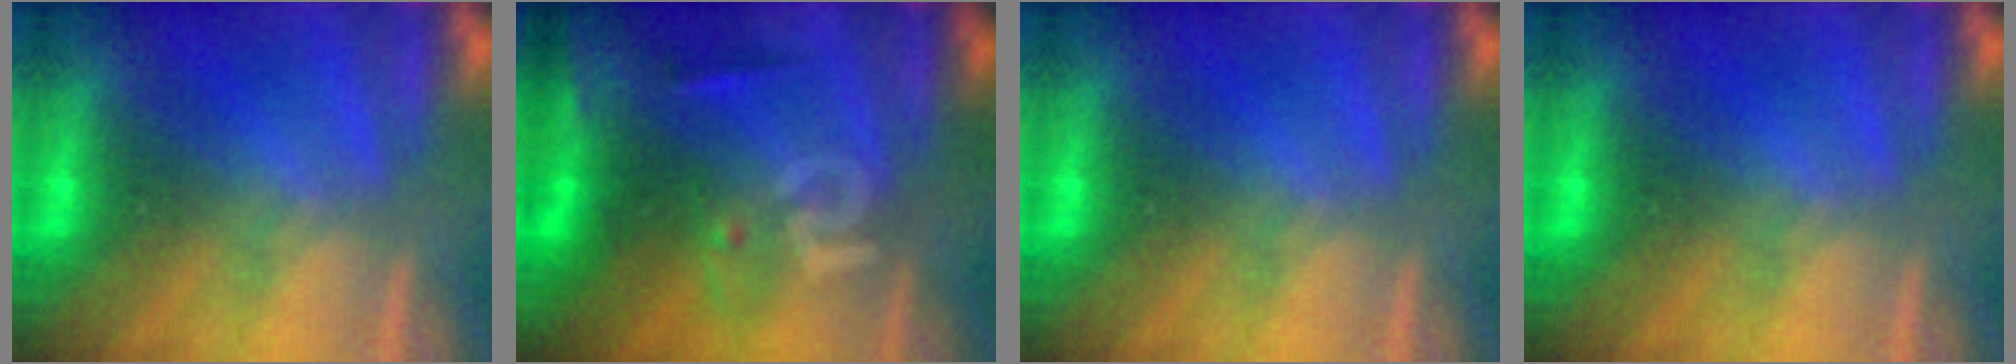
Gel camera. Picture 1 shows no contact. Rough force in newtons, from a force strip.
{"total": 2.5}
{"total": 0.0}
{"total": 0.0}